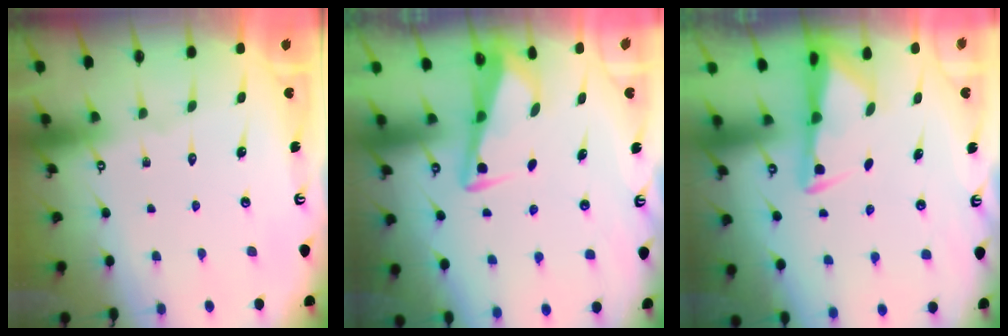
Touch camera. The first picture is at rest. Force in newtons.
{"total": 3.4, "press": 3.4, "slide": 0.3}
{"total": 2.9, "press": 2.9, "slide": 0.6}